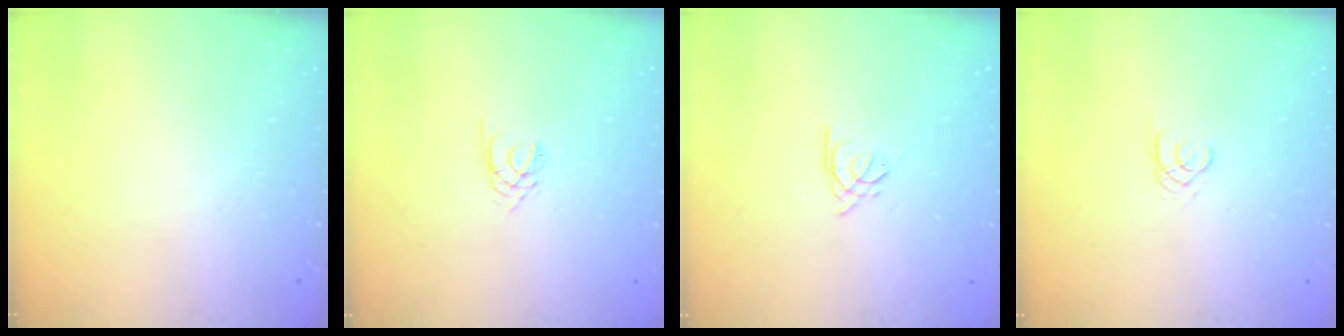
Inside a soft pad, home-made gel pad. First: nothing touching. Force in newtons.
{"total": 2.1, "press": 2.1, "slide": 0.3}
{"total": 1.9, "press": 1.9, "slide": 0.4}
{"total": 1.7, "press": 1.7, "slide": 0.2}